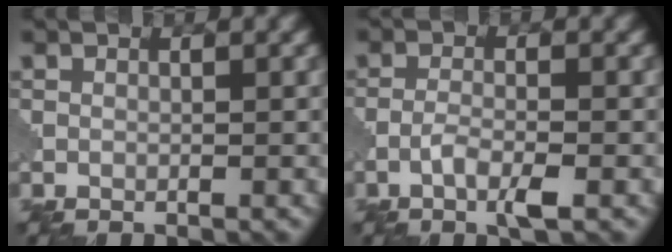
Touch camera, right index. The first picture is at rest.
{"total": 2.7, "force": [-1.3, 0.6, 2.2], "torque": [-0.046, 0.002, -0.030]}